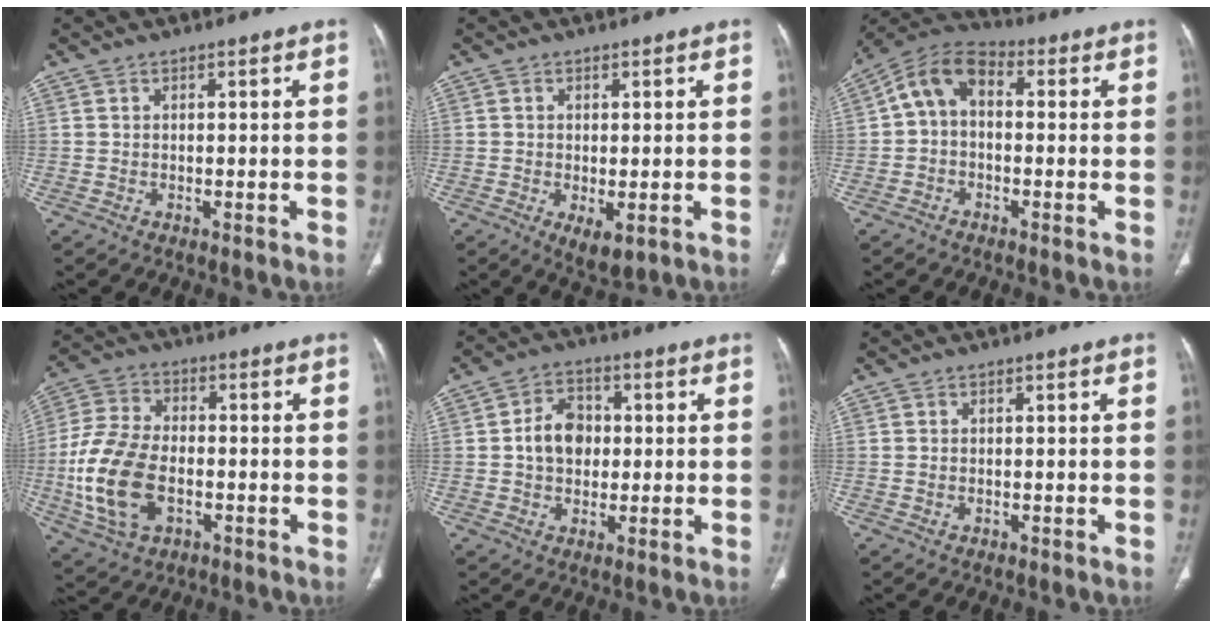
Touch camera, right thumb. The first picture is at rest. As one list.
[{"total": 4.3, "force": [-1.3, 2.0, 3.6], "torque": [-0.059, -0.013, -0.011]}, {"total": 8.5, "force": [0.4, 5.8, 6.2], "torque": [-0.101, 0.033, -0.010]}, {"total": 15.9, "force": [-3.5, 9.8, 12.0], "torque": [-0.249, 0.012, -0.062]}, {"total": 7.8, "force": [0.2, 6.1, 4.9], "torque": [-0.057, 0.013, 0.000]}, {"total": 0.7, "force": [-0.2, 0.5, 0.4], "torque": [-0.013, 0.004, -0.001]}]